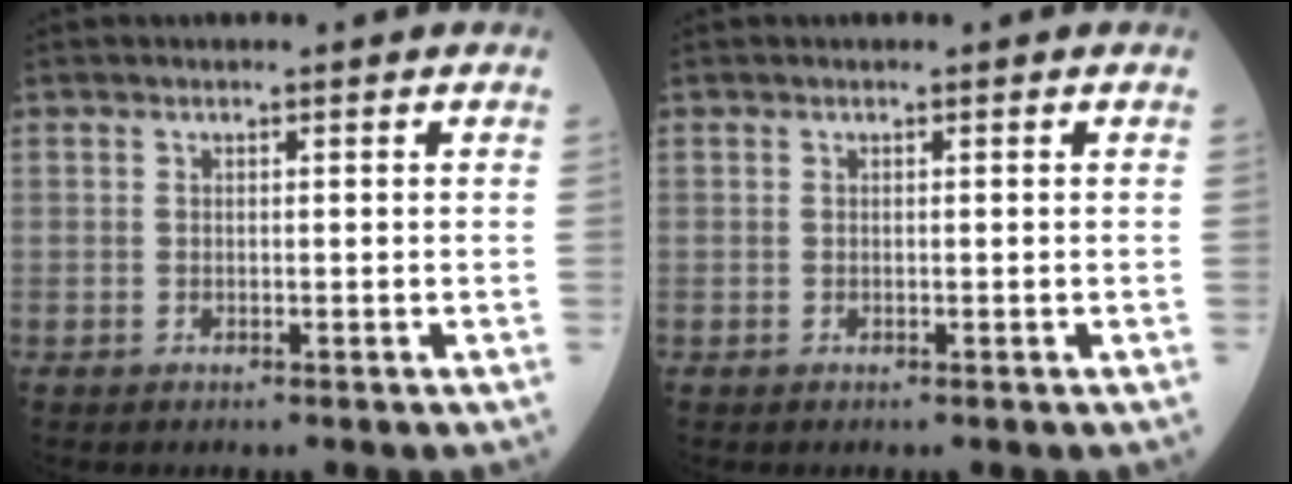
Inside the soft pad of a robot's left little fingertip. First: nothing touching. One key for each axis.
{"total": 0.0}